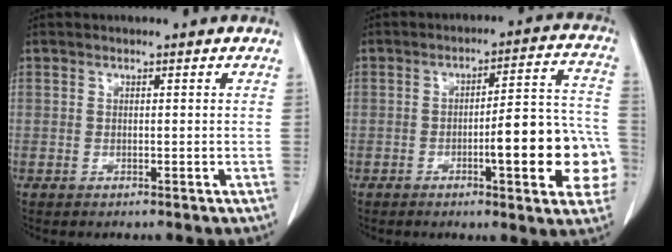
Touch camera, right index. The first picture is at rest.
{"total": 14.6, "force": [-4.0, 2.7, 13.8], "torque": [-0.137, 0.031, -0.044]}